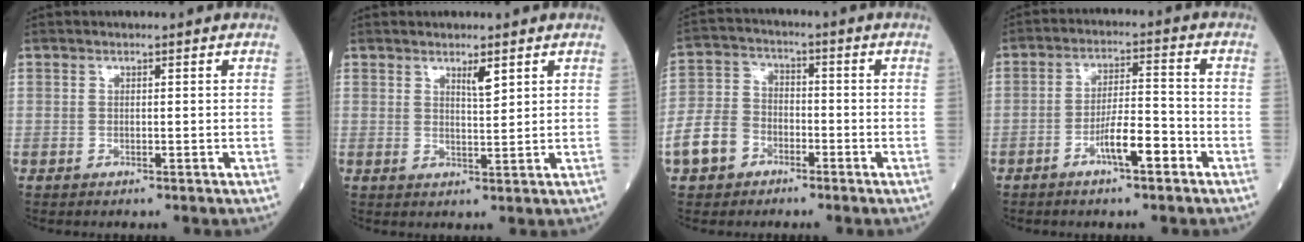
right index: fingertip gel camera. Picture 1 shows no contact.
{"total": 2.5, "force": [1.8, 0.3, 1.8], "torque": [-0.031, -0.001, 0.034]}
{"total": 8.3, "force": [-4.3, 6.0, 3.7], "torque": [-0.102, 0.015, -0.081]}
{"total": 6.3, "force": [-3.2, 1.1, 5.3], "torque": [-0.096, 0.006, -0.055]}